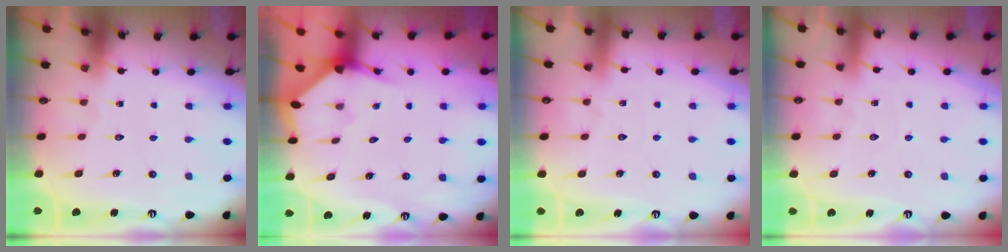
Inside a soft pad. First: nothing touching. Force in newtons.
{"total": 3.0, "press": 3.0, "slide": 0.3}
{"total": 1.5, "press": 1.5, "slide": 0.2}
{"total": 2.4, "press": 2.3, "slide": 0.2}